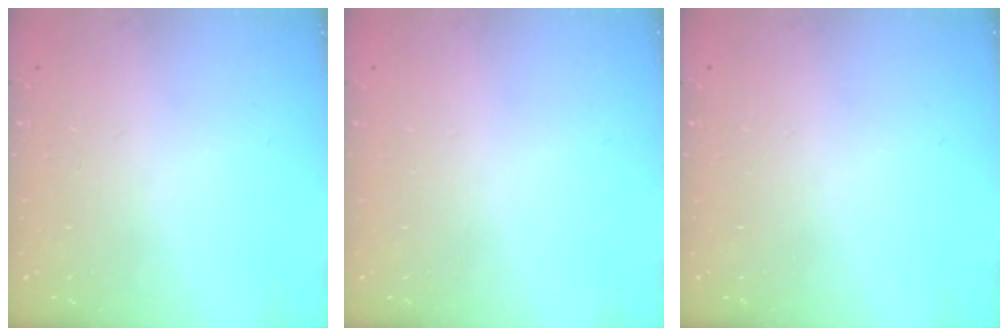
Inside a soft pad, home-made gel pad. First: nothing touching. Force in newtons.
{"total": 0.0}
{"total": 0.0}